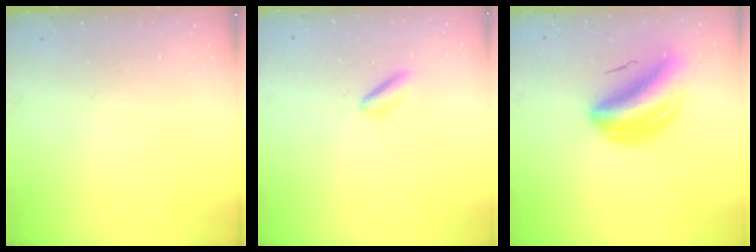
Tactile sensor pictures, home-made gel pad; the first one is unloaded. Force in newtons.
{"total": 2.7, "press": 2.6, "slide": 0.7}
{"total": 11.2, "press": 10.6, "slide": 3.4}